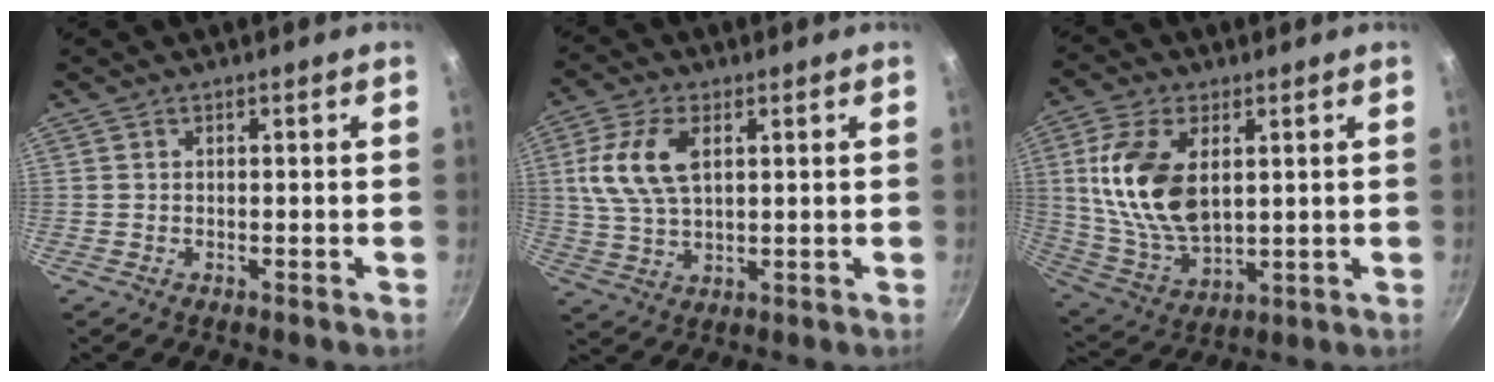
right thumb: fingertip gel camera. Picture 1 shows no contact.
{"total": 10.6, "force": [2.7, 5.9, 8.3], "torque": [-0.162, 0.000, 0.053]}
{"total": 16.1, "force": [3.4, 9.3, 12.7], "torque": [-0.234, -0.017, 0.077]}